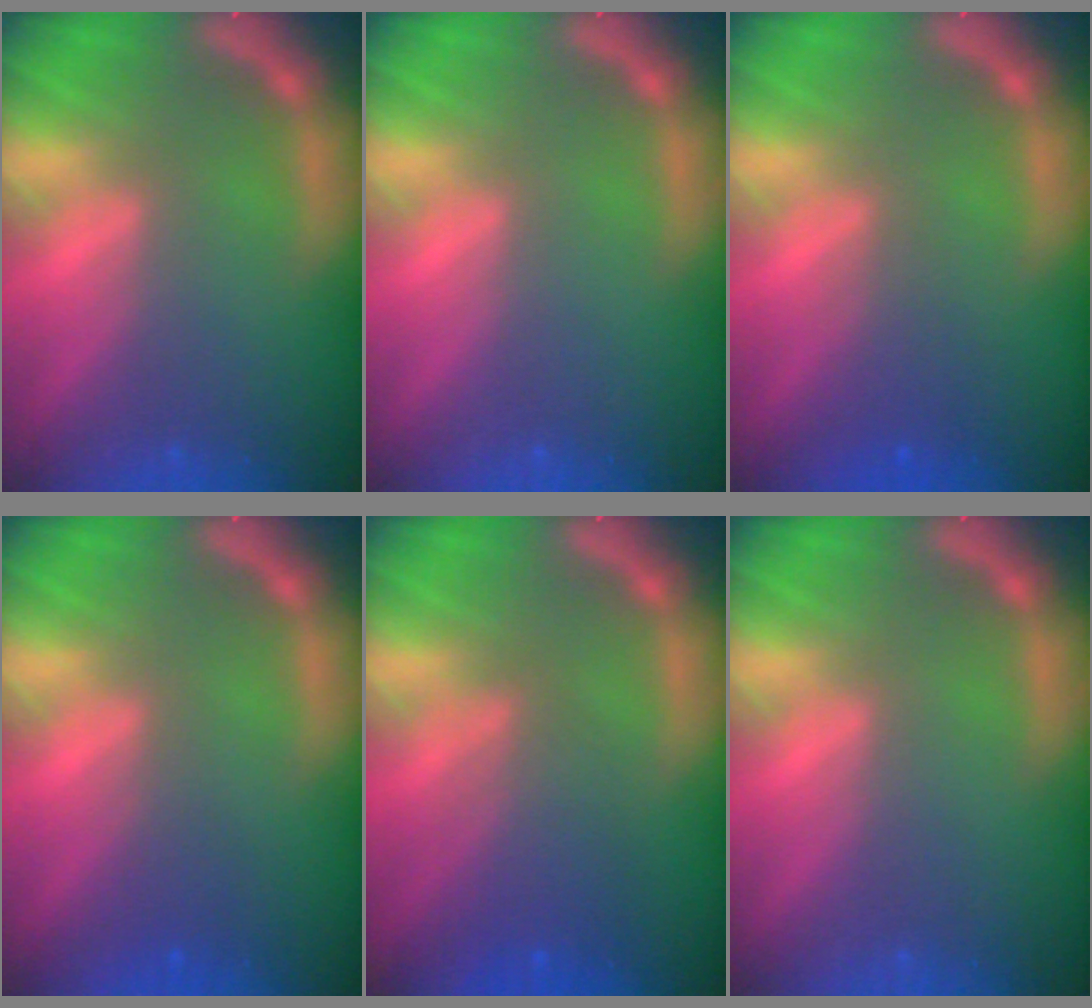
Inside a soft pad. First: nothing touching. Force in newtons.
{"total": 0.0}
{"total": 1.9}
{"total": 1.5}
{"total": 4.1}
{"total": 0.0}